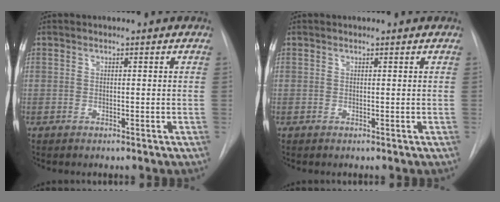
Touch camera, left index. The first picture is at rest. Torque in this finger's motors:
{"motor_torque": [0.16, 0.00, -0.08, -0.01]}